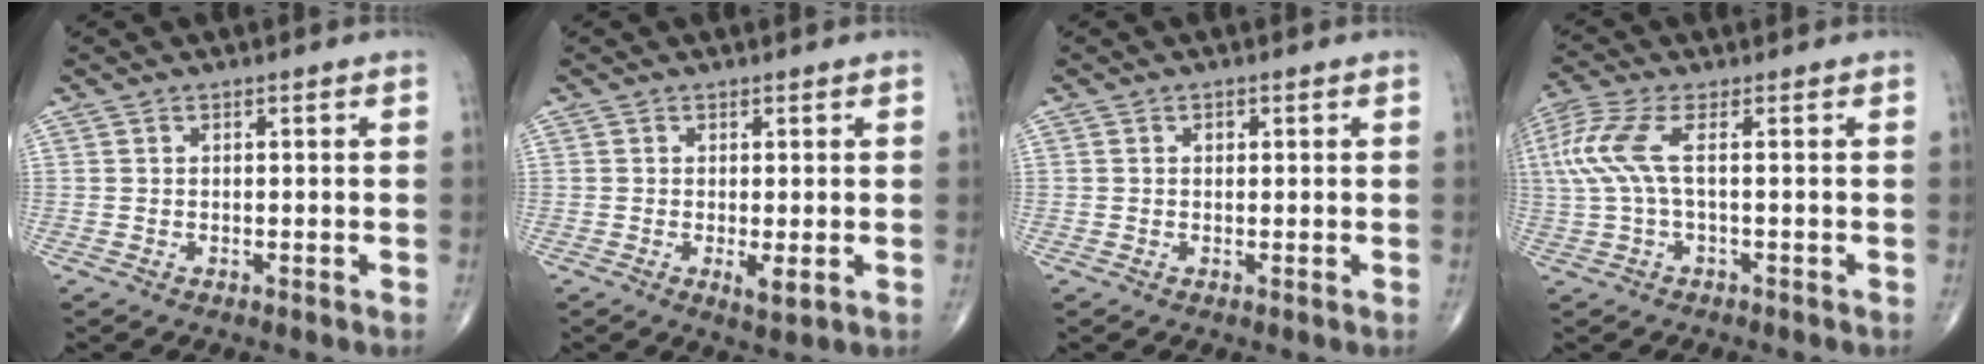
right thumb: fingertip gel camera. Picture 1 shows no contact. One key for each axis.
{"total": 2.7, "fx": -0.5, "fy": 0.8, "fz": 2.5, "tx": -0.043, "ty": -0.009, "tz": -0.006}
{"total": 0.8, "fx": 0.2, "fy": 0.7, "fz": 0.4, "tx": -0.004, "ty": 0.001, "tz": 0.003}
{"total": 8.2, "fx": 1.1, "fy": 2.5, "fz": 7.8, "tx": -0.223, "ty": 0.025, "tz": 0.021}